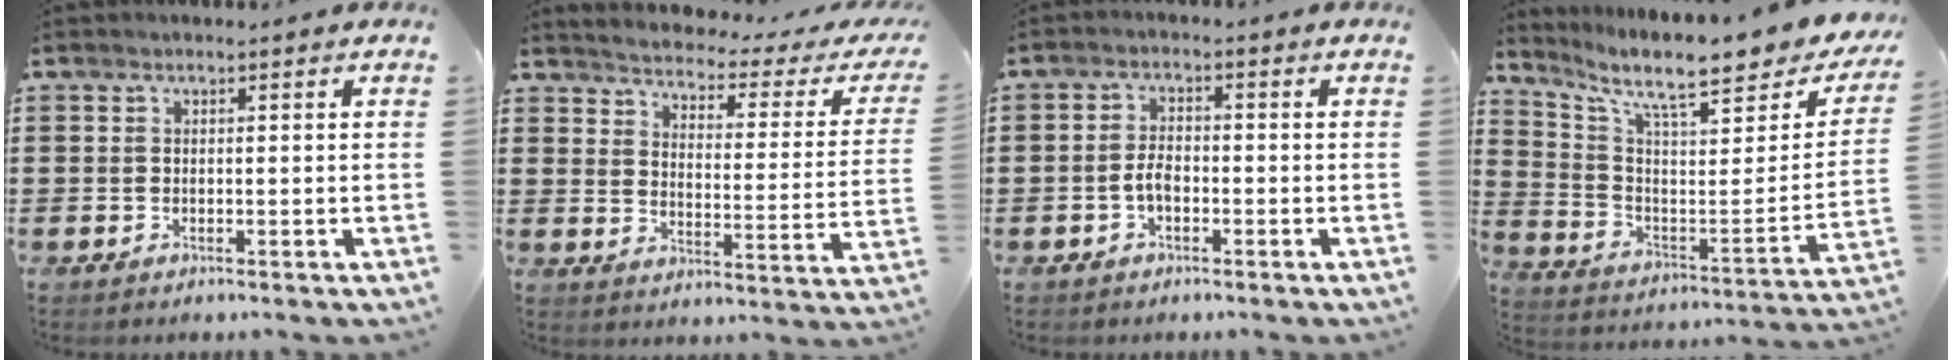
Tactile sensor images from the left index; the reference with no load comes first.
{"total": 2.3, "force": [2.1, -0.1, 0.7], "torque": [-0.034, -0.027, 0.025]}
{"total": 3.0, "force": [-1.2, 1.4, 2.4], "torque": [-0.059, 0.000, -0.026]}
{"total": 10.0, "force": [7.8, 1.9, 6.0], "torque": [-0.120, -0.071, 0.120]}